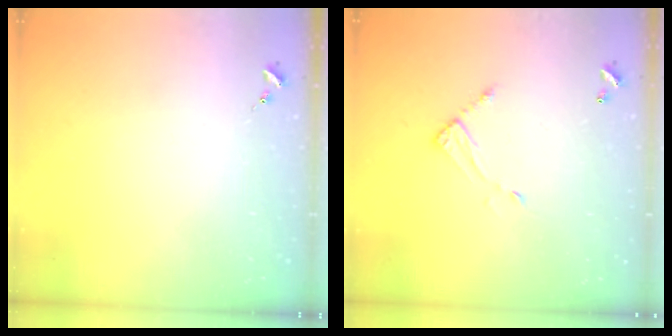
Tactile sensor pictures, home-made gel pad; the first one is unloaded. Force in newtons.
{"total": 5.5, "press": 5.5, "slide": 0.3}